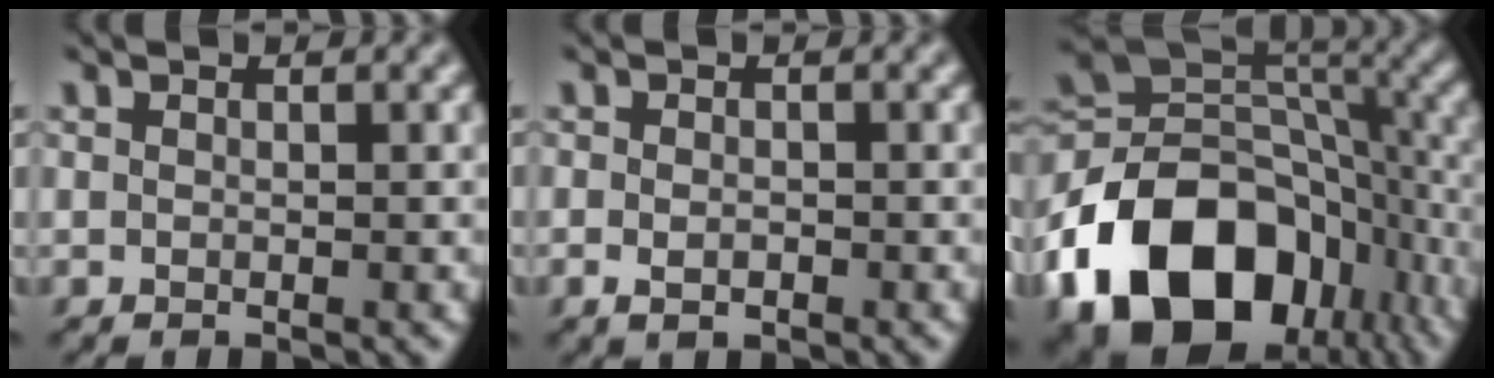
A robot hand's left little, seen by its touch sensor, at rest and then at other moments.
{"total": 1.6, "force": [-0.6, 1.0, 1.1], "torque": [-0.020, -0.002, -0.013]}
{"total": 16.5, "force": [-7.8, 11.2, 9.4], "torque": [-0.181, -0.011, -0.137]}